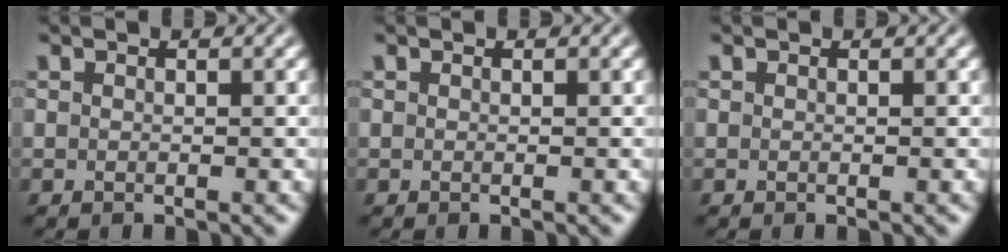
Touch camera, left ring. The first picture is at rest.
{"total": 0.0}
{"total": 0.0}